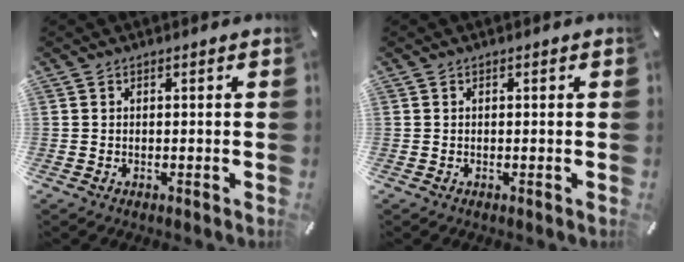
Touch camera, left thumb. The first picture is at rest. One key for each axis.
{"total": 0.0}